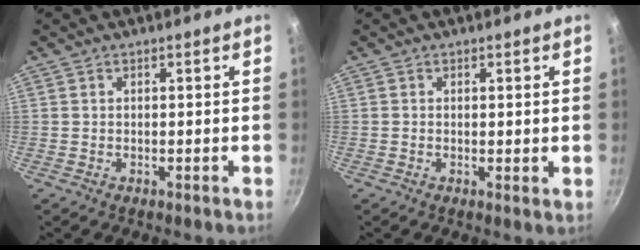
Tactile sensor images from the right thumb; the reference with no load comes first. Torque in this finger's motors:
{"motor_torque": [-0.15, 0.41, -0.49, -0.15, 0.08]}